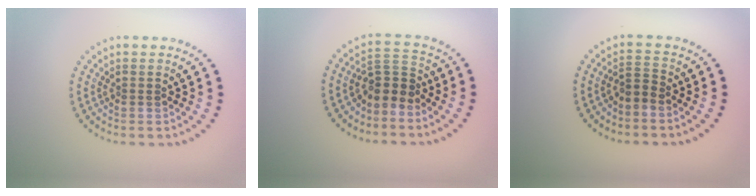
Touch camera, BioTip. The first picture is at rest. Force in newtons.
{"total": 2.8, "press": 2.1, "slide": 1.8}
{"total": 1.7, "press": 1.3, "slide": 1.1}